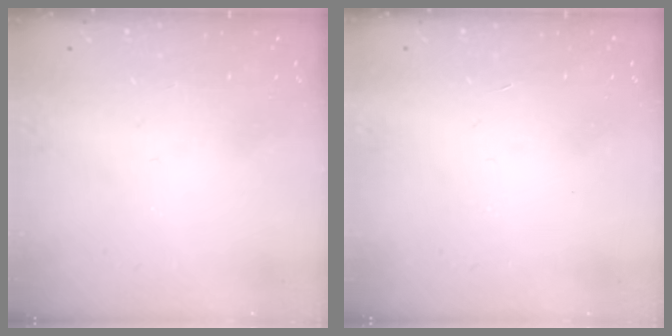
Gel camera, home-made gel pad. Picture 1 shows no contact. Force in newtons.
{"total": 1.7, "press": 1.7, "slide": 0.1}